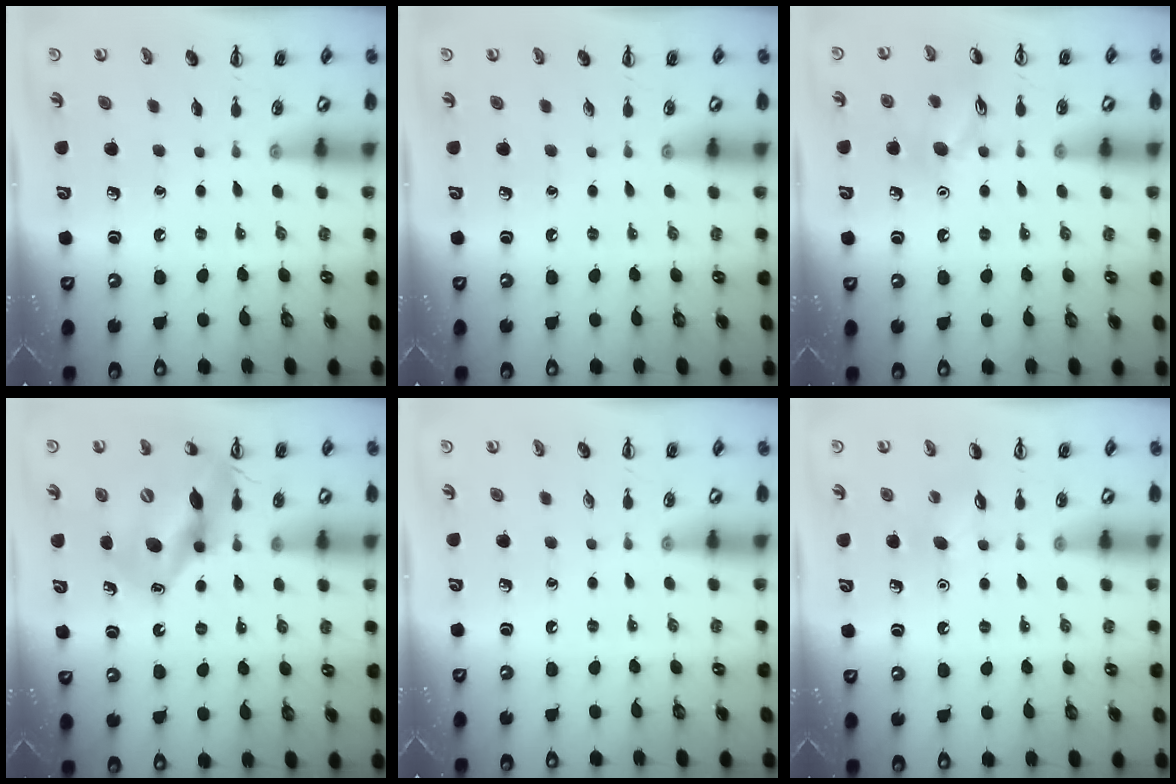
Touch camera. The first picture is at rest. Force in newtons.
{"total": 0.0}
{"total": 10.3, "press": 10.3, "slide": 0.6}
{"total": 14.2, "press": 13.4, "slide": 4.6}
{"total": 0.0}
{"total": 4.4, "press": 4.2, "slide": 1.2}